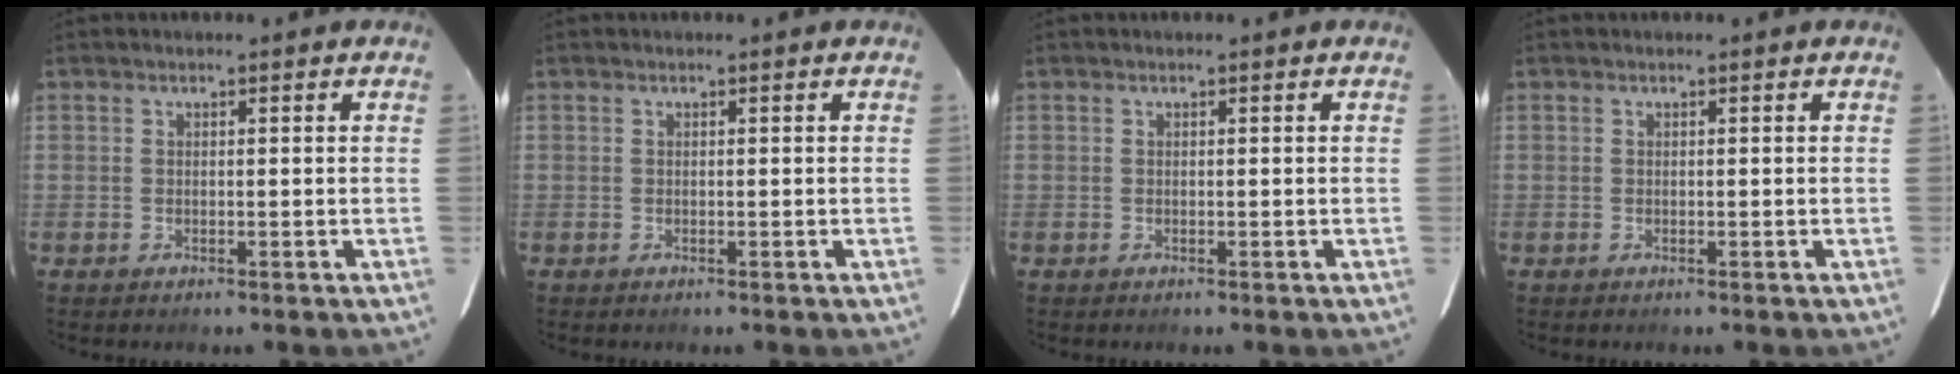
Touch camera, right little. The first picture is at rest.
{"total": 0.0}
{"total": 0.0}
{"total": 0.0}